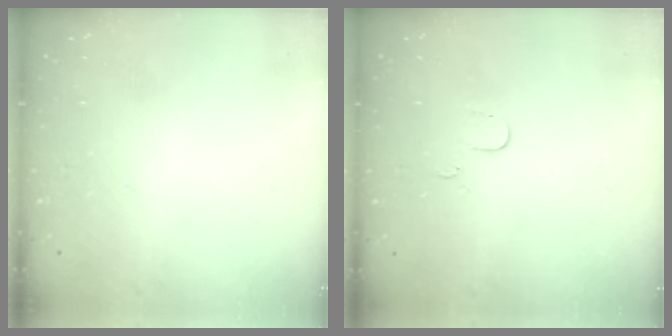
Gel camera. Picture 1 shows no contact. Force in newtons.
{"total": 3.5, "press": 3.5, "slide": 0.4}